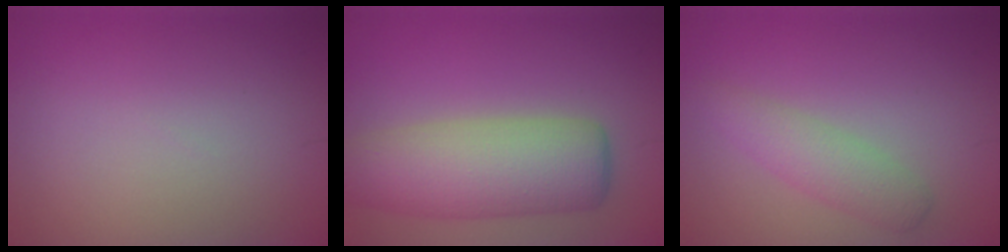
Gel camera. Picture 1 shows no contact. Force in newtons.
{"total": 8.1, "press": 8.1, "slide": 0.4}
{"total": 2.8, "press": 2.8, "slide": 0.1}